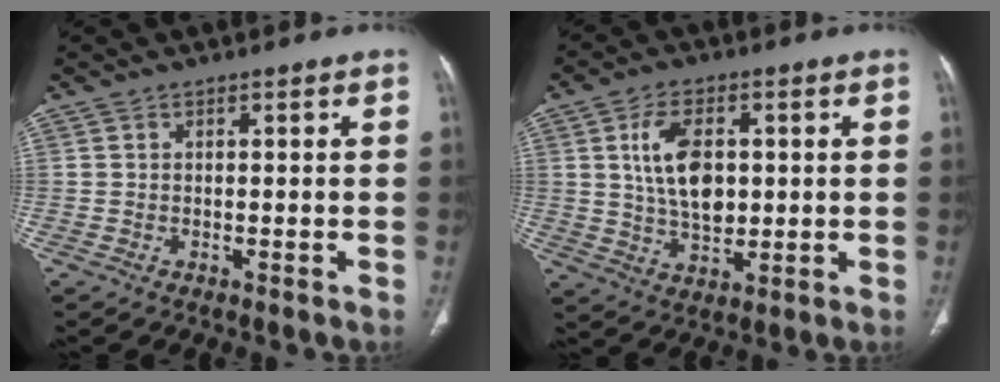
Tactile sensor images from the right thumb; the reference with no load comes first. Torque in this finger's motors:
{"motor_torque": [0.77, 4.25, 1.09, 0.12, 0.30]}